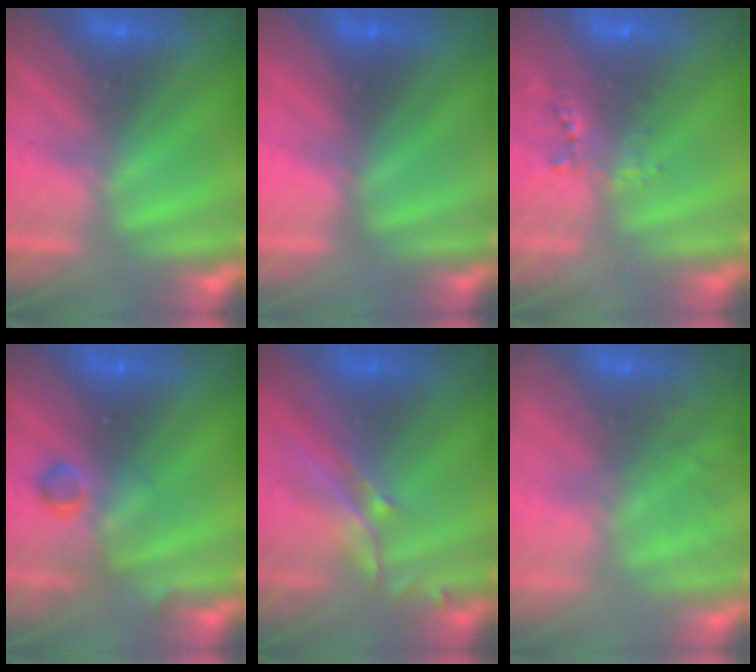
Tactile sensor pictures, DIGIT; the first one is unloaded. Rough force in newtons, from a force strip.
{"total": 3.5}
{"total": 2.4}
{"total": 2.8}
{"total": 2.8}
{"total": 7.6}